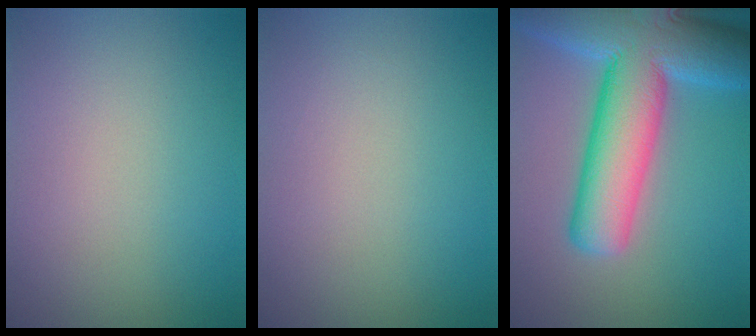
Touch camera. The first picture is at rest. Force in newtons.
{"total": 0.0}
{"total": 13.1, "press": 13.1, "slide": 0.8}